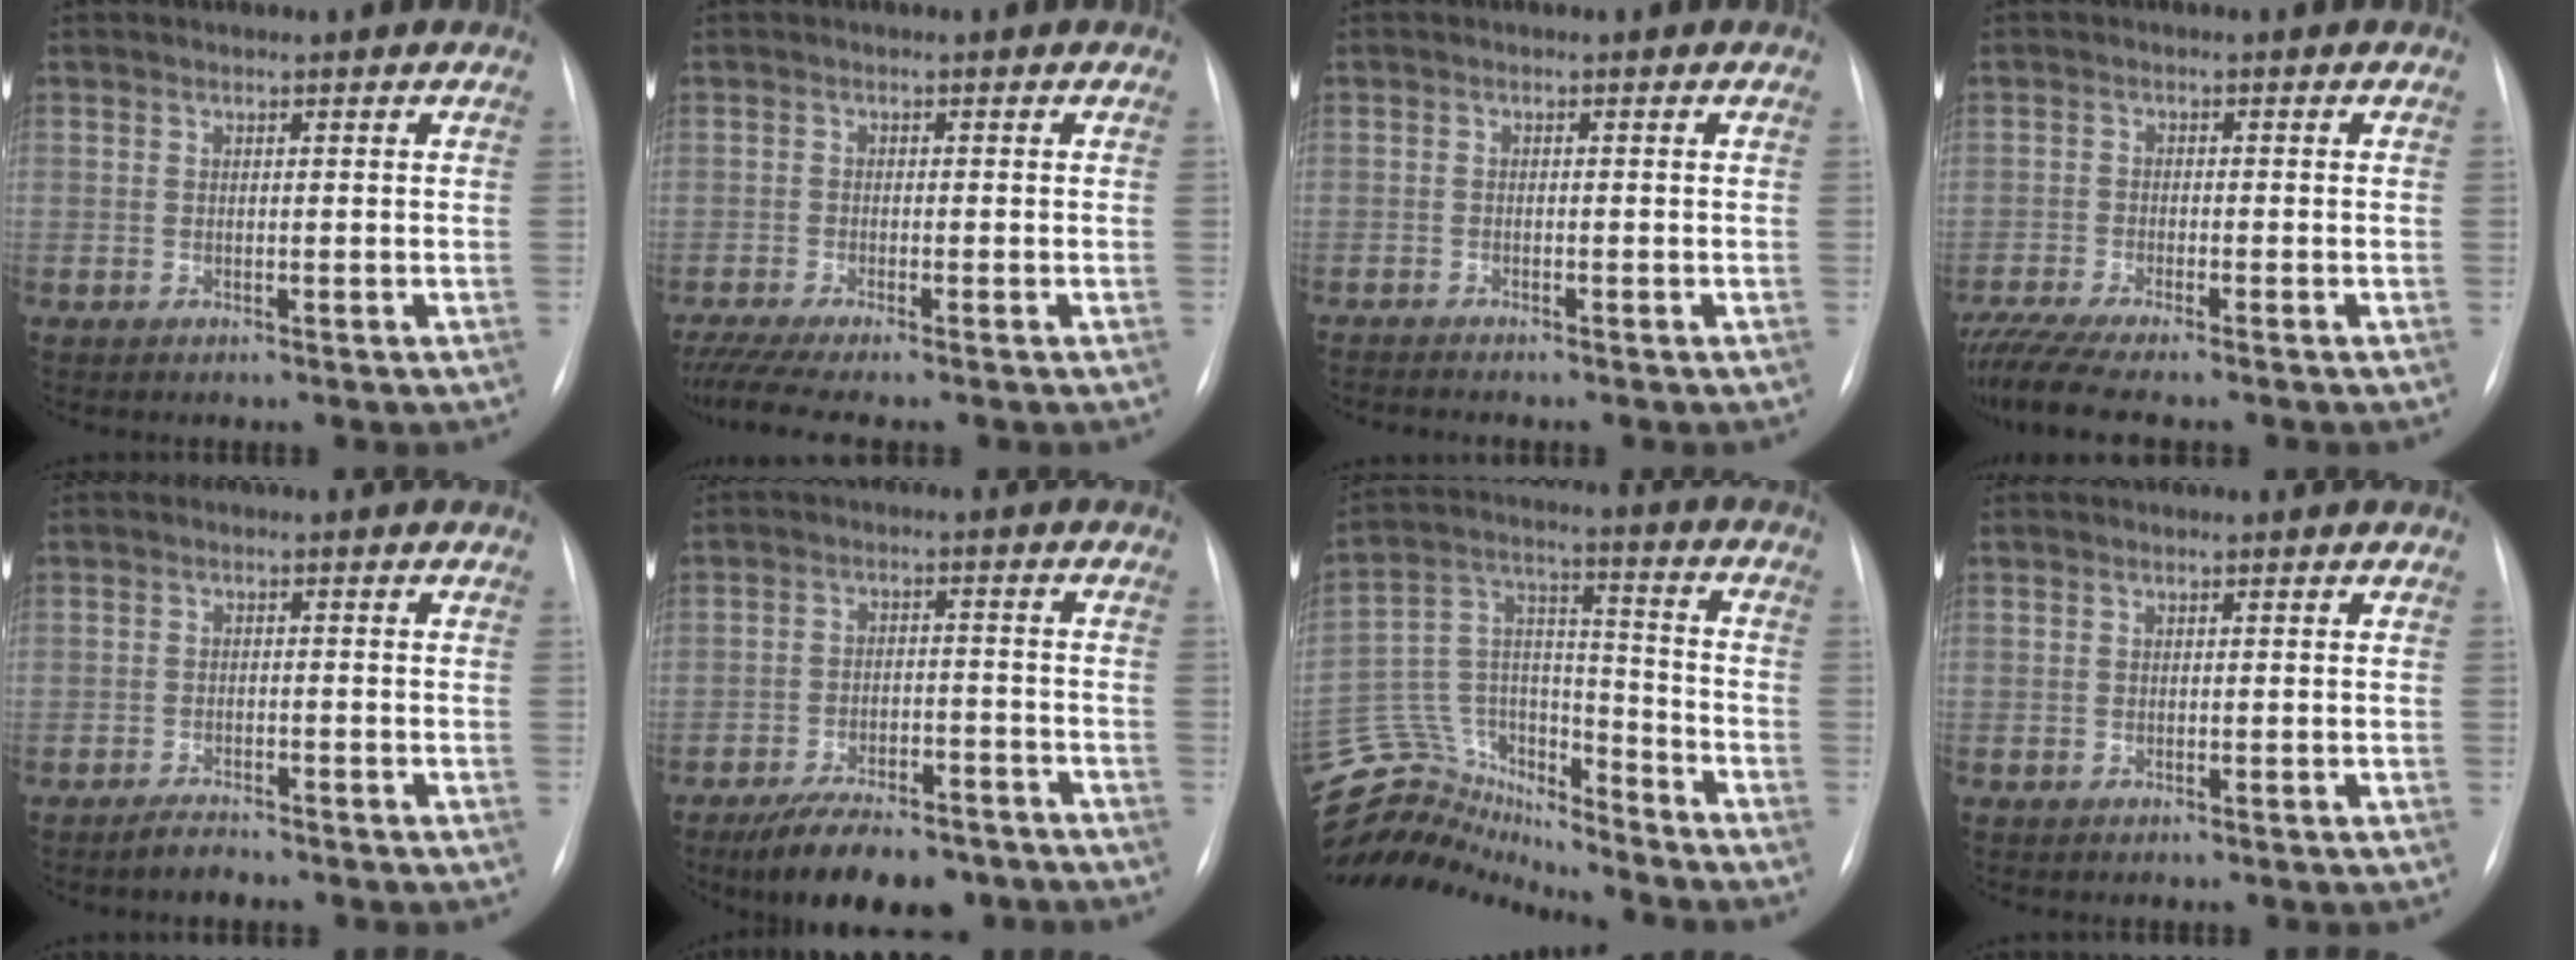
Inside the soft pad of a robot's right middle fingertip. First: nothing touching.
{"total": 6.3, "force": [-5.2, -0.3, 3.5], "torque": [-0.066, -0.017, -0.086]}
{"total": 3.3, "force": [-3.0, 0.1, 1.4], "torque": [-0.018, -0.005, -0.042]}
{"total": 7.2, "force": [-6.2, -0.3, 3.7], "torque": [-0.068, -0.020, -0.102]}
{"total": 2.3, "force": [-2.1, 0.5, 0.7], "torque": [-0.024, -0.005, -0.032]}
{"total": 11.9, "force": [-9.3, 4.5, 5.9], "torque": [-0.086, 0.001, -0.142]}
{"total": 20.8, "force": [-19.5, 6.0, 4.0], "torque": [-0.099, 0.060, -0.319]}
{"total": 0.0}